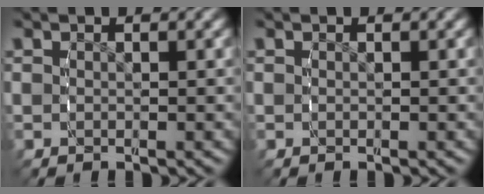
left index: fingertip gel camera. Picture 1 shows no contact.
{"total": 0.0}